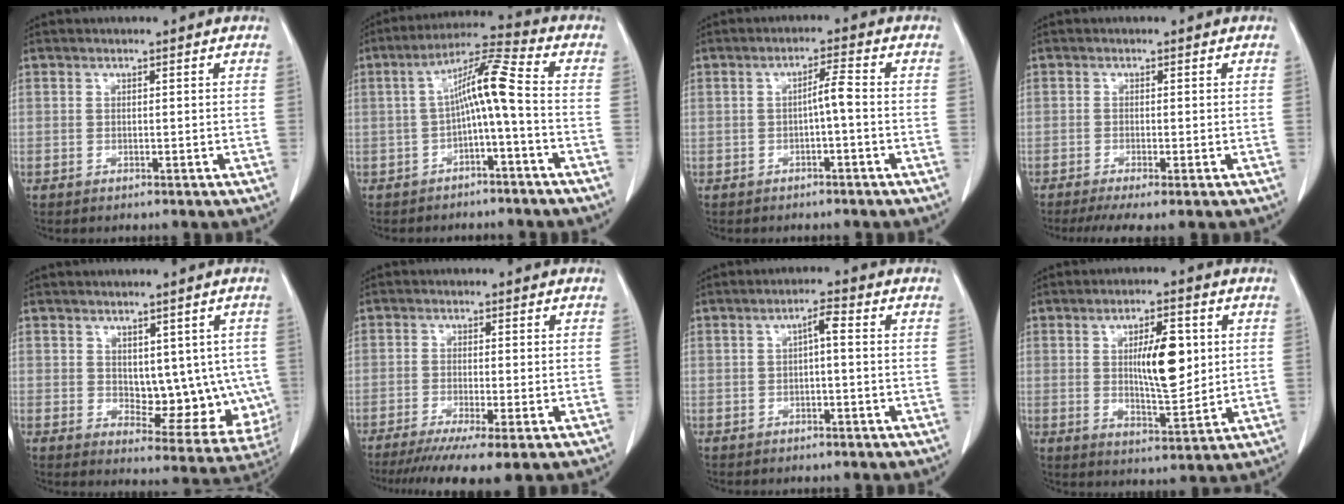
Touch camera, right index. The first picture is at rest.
{"total": 8.1, "force": [-1.2, 0.2, 8.0], "torque": [-0.139, 0.033, -0.024]}
{"total": 2.8, "force": [-0.7, 0.0, 2.8], "torque": [-0.044, 0.006, -0.012]}
{"total": 4.4, "force": [-3.1, 0.3, 3.2], "torque": [-0.049, -0.012, -0.050]}
{"total": 10.3, "force": [0.7, 5.6, 8.6], "torque": [-0.091, 0.000, 0.027]}
{"total": 8.4, "force": [-5.8, 0.2, 6.0], "torque": [-0.093, -0.020, -0.092]}
{"total": 2.5, "force": [0.1, 0.4, 2.5], "torque": [-0.042, 0.008, 0.002]}
{"total": 9.1, "force": [1.7, 2.6, 8.5], "torque": [-0.137, 0.000, 0.034]}